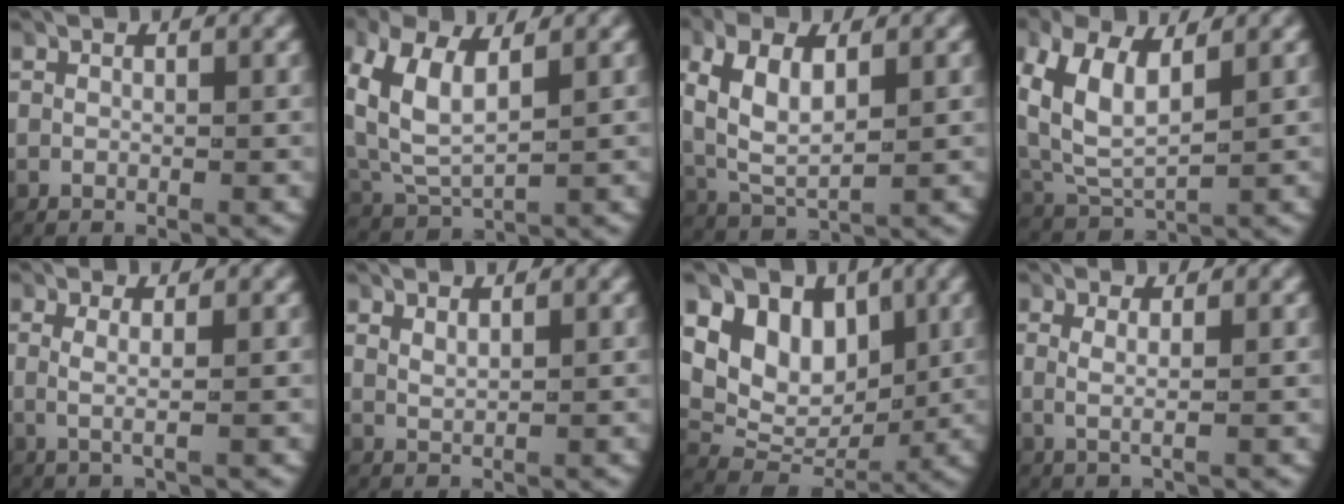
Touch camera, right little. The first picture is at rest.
{"total": 6.3, "force": [1.4, 4.5, 4.2], "torque": [-0.125, -0.020, 0.040]}
{"total": 6.1, "force": [0.8, 4.1, 4.5], "torque": [-0.122, -0.018, 0.030]}
{"total": 7.2, "force": [1.7, 5.3, 4.6], "torque": [-0.133, -0.019, 0.039]}
{"total": 2.0, "force": [0.3, 0.1, 1.9], "torque": [-0.047, -0.008, 0.013]}
{"total": 1.2, "force": [1.1, -0.3, 0.4], "torque": [-0.016, -0.006, 0.030]}
{"total": 10.5, "force": [1.6, 8.4, 6.1], "torque": [-0.118, -0.020, 0.029]}
{"total": 1.8, "force": [0.4, 0.1, 1.7], "torque": [-0.046, -0.010, 0.015]}